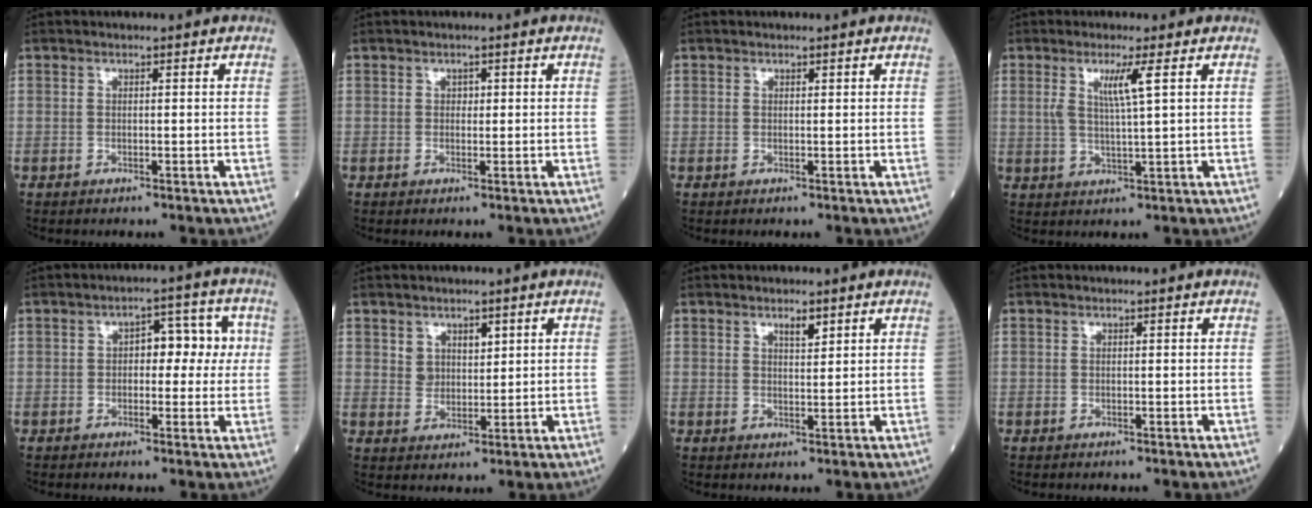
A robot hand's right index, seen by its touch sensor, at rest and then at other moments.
{"total": 0.9, "force": [0.2, 0.7, 0.5], "torque": [-0.004, 0.001, 0.002]}
{"total": 0.0}
{"total": 4.6, "force": [1.7, -0.5, 4.2], "torque": [-0.082, -0.006, 0.031]}
{"total": 6.3, "force": [0.6, 3.5, 5.2], "torque": [-0.060, 0.032, 0.007]}
{"total": 3.4, "force": [1.9, 2.4, 1.4], "torque": [-0.022, 0.004, 0.038]}
{"total": 2.1, "force": [1.4, 0.5, 1.4], "torque": [-0.024, -0.001, 0.025]}
{"total": 0.0}